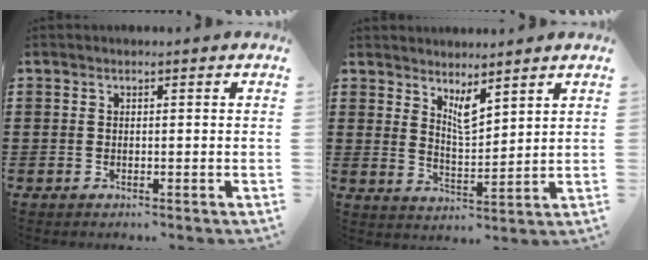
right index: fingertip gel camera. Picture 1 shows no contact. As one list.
[{"total": 4.2, "force": [3.5, 0.9, 2.1], "torque": [-0.043, -0.012, 0.061]}]